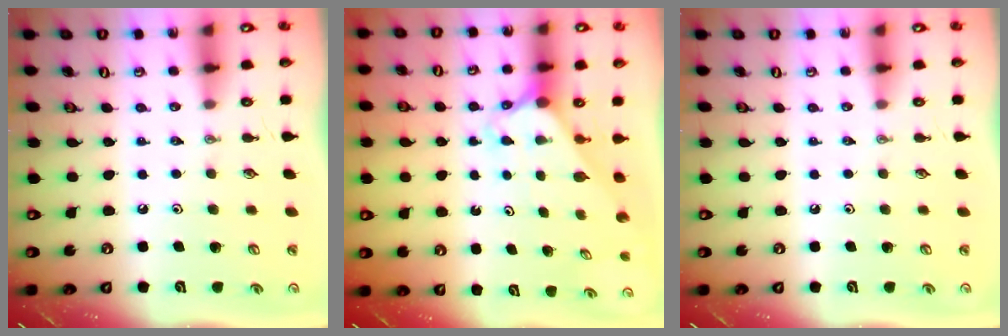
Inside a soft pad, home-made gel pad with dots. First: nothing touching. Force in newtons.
{"total": 2.2, "press": 2.2, "slide": 0.2}
{"total": 0.0}